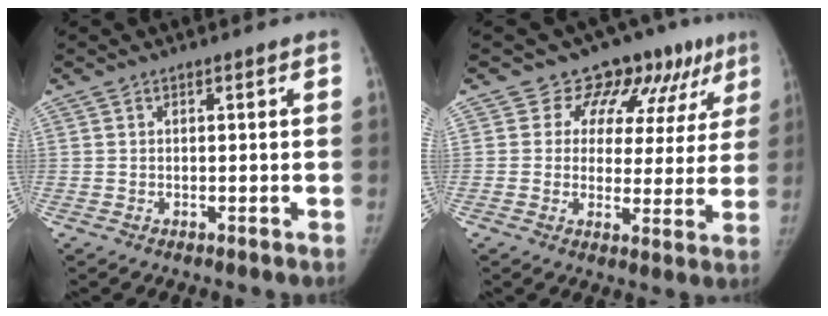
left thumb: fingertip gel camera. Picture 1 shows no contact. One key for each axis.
{"total": 12.0, "fx": 8.4, "fy": 7.6, "fz": 4.0, "tx": -0.001, "ty": -0.034, "tz": 0.086}